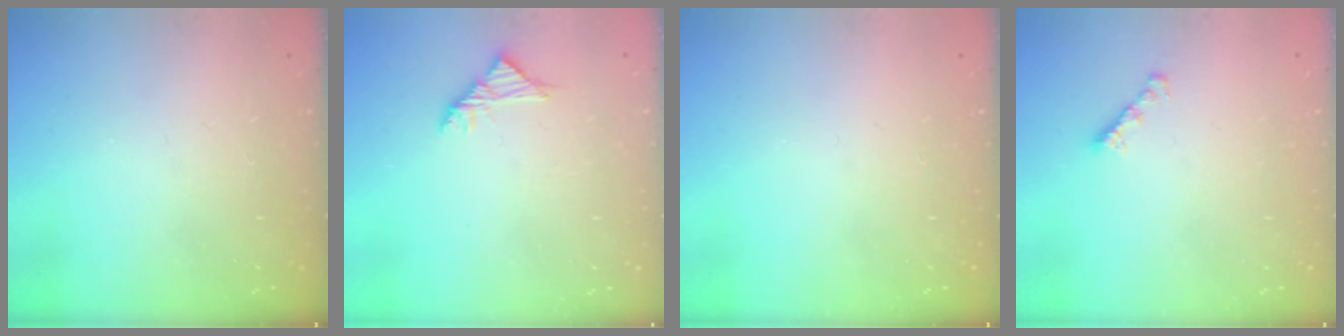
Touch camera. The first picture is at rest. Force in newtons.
{"total": 3.5, "press": 3.4, "slide": 0.9}
{"total": 0.0}
{"total": 2.2, "press": 2.1, "slide": 0.5}